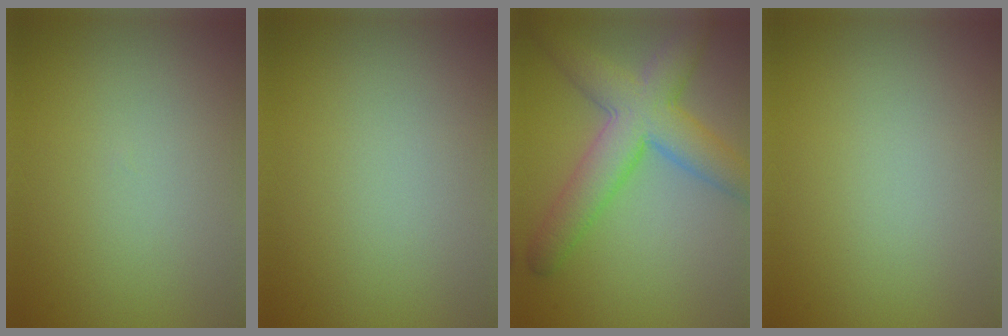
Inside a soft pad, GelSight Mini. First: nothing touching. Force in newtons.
{"total": 0.0}
{"total": 7.0, "press": 7.0, "slide": 0.2}
{"total": 0.0}